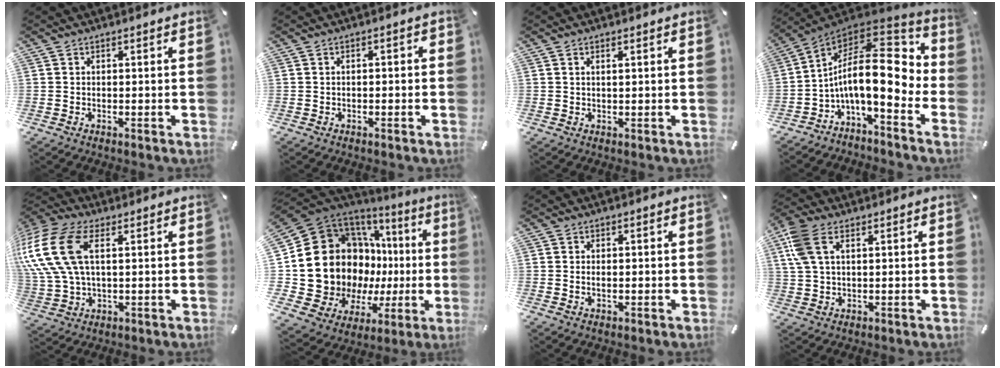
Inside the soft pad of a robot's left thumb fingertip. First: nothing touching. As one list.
[{"total": 1.2, "force": [-0.7, 0.6, 0.8], "torque": [-0.014, 0.002, -0.014]}, {"total": 1.0, "force": [0.4, 0.2, 0.9], "torque": [-0.018, 0.001, 0.007]}, {"total": 20.5, "force": [0.4, 8.7, 18.6], "torque": [-0.333, -0.031, 0.003]}, {"total": 18.1, "force": [5.2, 11.1, 13.3], "torque": [-0.308, -0.006, 0.092]}, {"total": 24.0, "force": [0.7, 18.4, 15.5], "torque": [-0.274, -0.052, 0.059]}, {"total": 1.5, "force": [-0.1, 0.8, 1.3], "torque": [-0.025, 0.003, -0.004]}, {"total": 8.4, "force": [3.0, 5.0, 6.1], "torque": [-0.148, -0.001, 0.054]}]